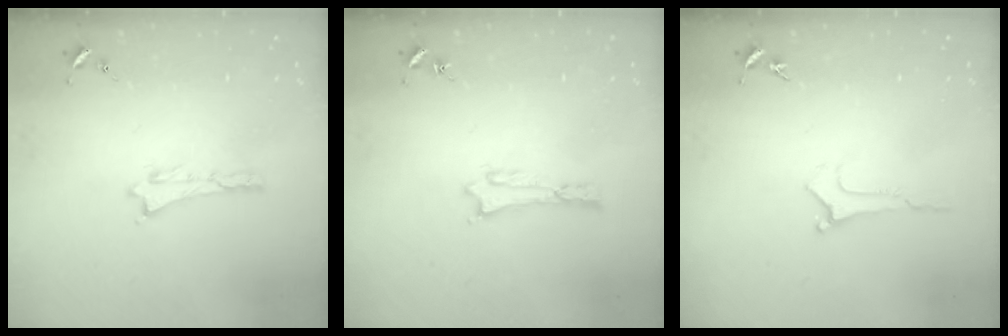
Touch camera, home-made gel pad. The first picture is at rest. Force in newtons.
{"total": 0.0}
{"total": 0.0}